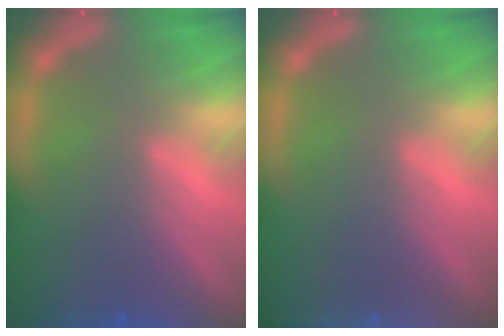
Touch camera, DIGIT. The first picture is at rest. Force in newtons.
{"total": 3.0}